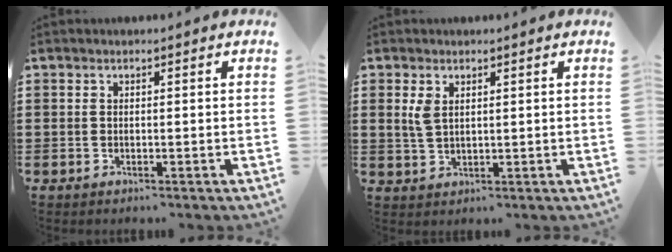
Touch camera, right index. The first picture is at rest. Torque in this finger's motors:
{"motor_torque": [0.17, -0.03, 0.11, 0.05]}